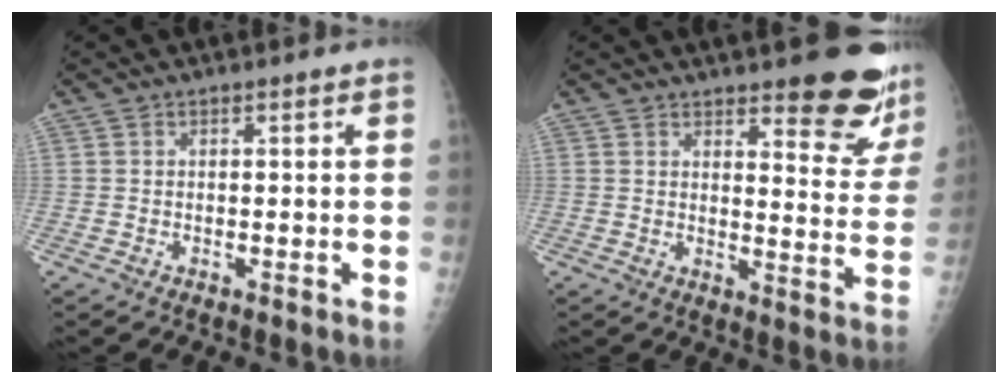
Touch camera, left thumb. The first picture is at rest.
{"total": 13.9, "force": [10.5, 4.0, 8.2], "torque": [-0.059, -0.082, 0.126]}